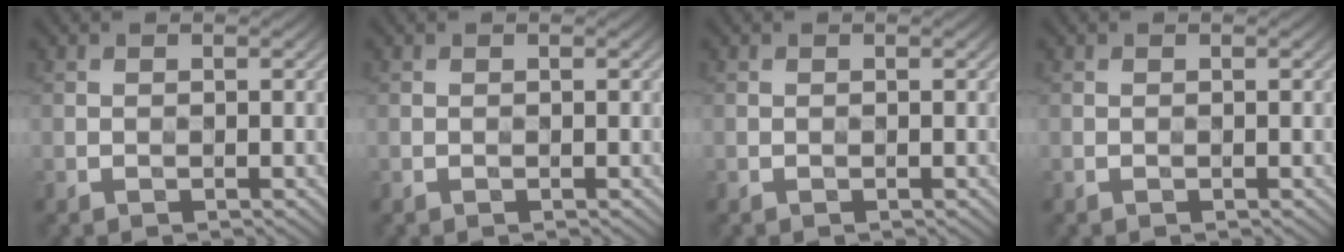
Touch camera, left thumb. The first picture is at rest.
{"total": 0.0}
{"total": 0.0}
{"total": 0.0}